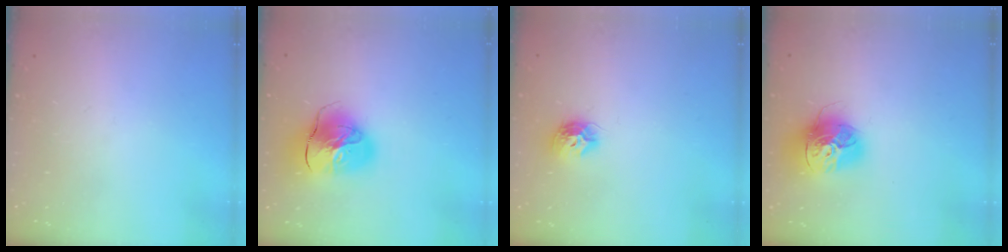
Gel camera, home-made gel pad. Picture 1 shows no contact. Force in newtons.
{"total": 14.1, "press": 14.0, "slide": 2.0}
{"total": 8.6, "press": 8.5, "slide": 0.1}
{"total": 17.1, "press": 17.0, "slide": 1.5}